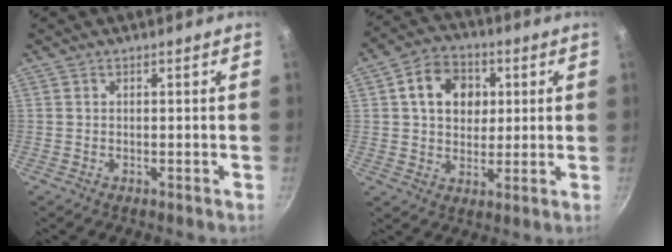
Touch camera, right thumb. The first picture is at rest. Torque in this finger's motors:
{"motor_torque": [-0.17, 2.47, 0.92, -0.37, 0.05]}